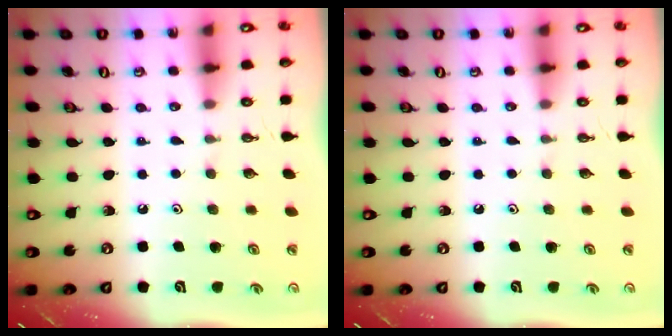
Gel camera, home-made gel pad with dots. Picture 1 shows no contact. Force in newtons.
{"total": 0.0}